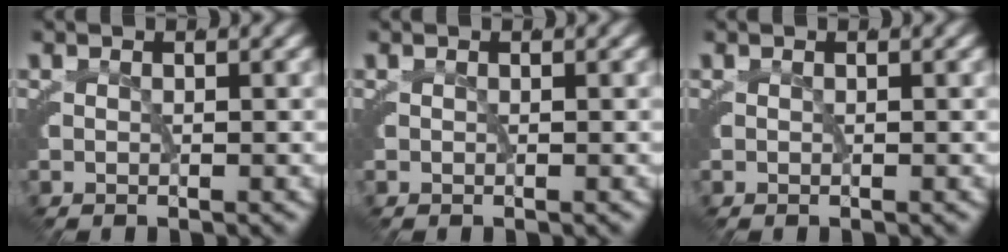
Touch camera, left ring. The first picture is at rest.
{"total": 0.0}
{"total": 0.0}